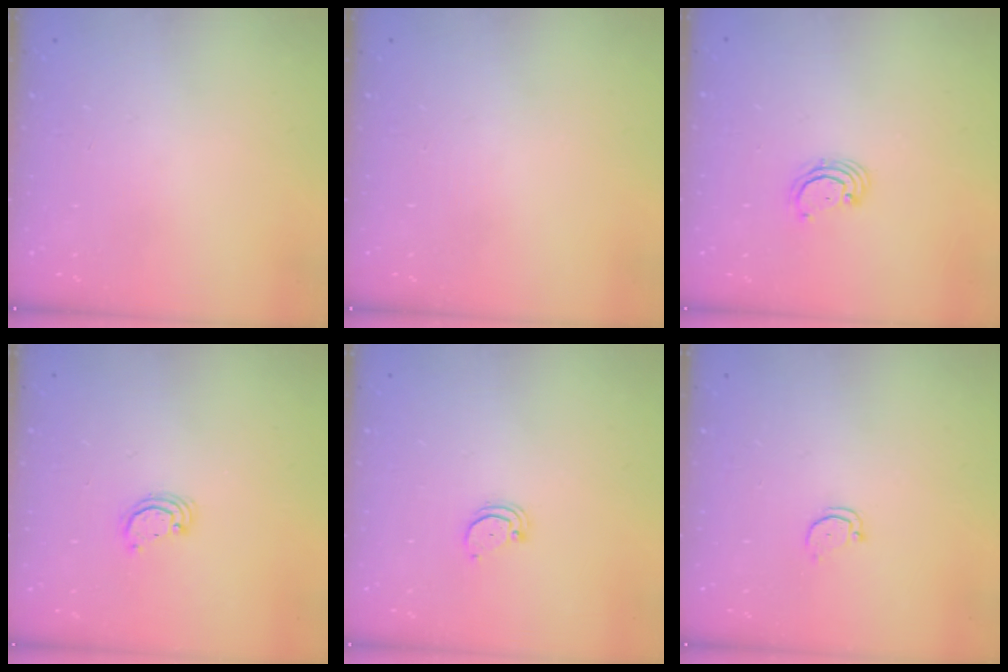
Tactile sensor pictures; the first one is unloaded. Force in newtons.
{"total": 0.0}
{"total": 2.6, "press": 2.6, "slide": 0.3}
{"total": 2.8, "press": 2.8, "slide": 0.2}
{"total": 1.4, "press": 1.3, "slide": 0.1}
{"total": 2.2, "press": 2.2, "slide": 0.2}